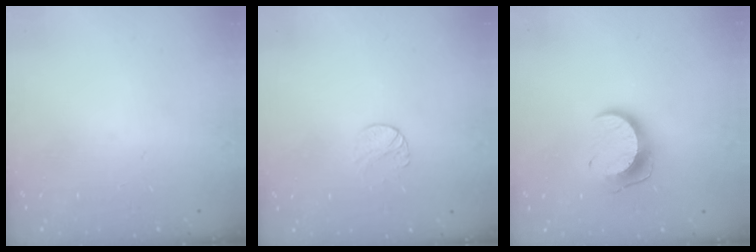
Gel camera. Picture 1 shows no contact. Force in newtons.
{"total": 5.8, "press": 5.8, "slide": 0.5}
{"total": 10.1, "press": 10.1, "slide": 0.5}